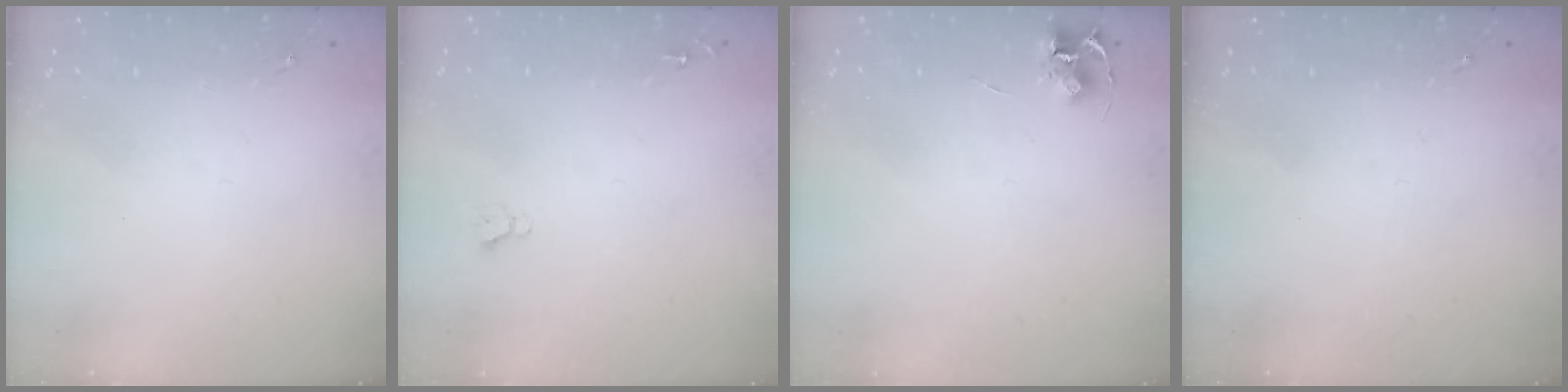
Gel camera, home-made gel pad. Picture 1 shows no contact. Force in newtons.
{"total": 2.7, "press": 2.7, "slide": 0.0}
{"total": 4.7, "press": 4.7, "slide": 0.4}
{"total": 0.0}